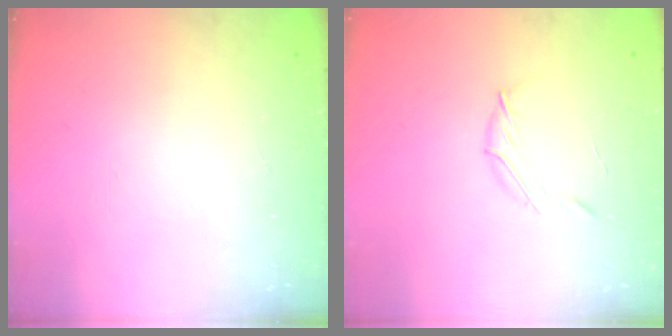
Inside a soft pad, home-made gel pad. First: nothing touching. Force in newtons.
{"total": 3.8, "press": 3.7, "slide": 1.0}